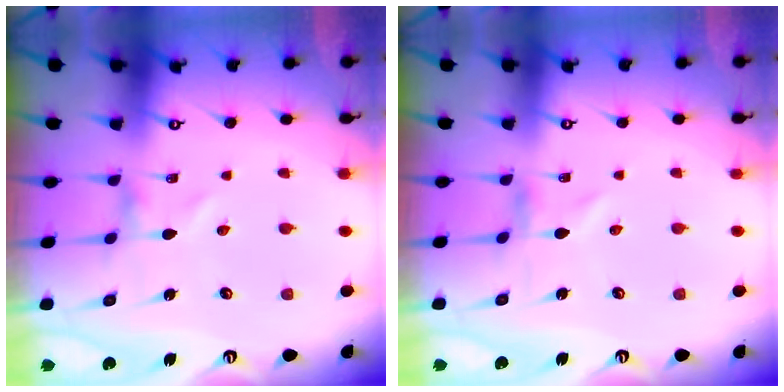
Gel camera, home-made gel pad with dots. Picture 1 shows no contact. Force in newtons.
{"total": 0.0}